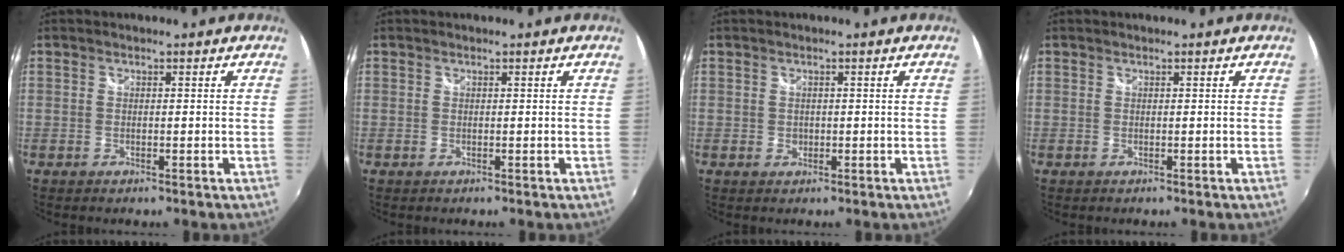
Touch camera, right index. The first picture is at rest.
{"total": 0.0}
{"total": 1.1, "force": [-0.1, 1.1, 0.3], "torque": [-0.002, -0.001, -0.001]}
{"total": 0.0}